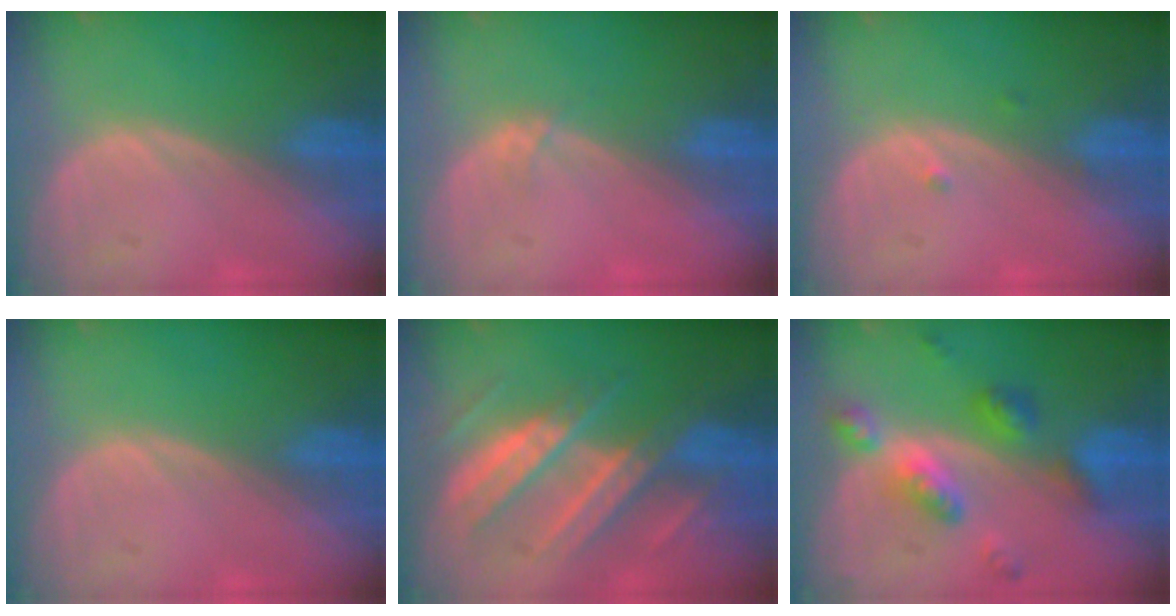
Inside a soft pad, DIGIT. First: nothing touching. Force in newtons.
{"total": 1.2, "press": 0.9, "slide": 0.7}
{"total": 0.9, "press": 0.7, "slide": 0.5}
{"total": 0.0}
{"total": 9.3, "press": 9.2, "slide": 0.8}
{"total": 7.1, "press": 7.0, "slide": 0.6}